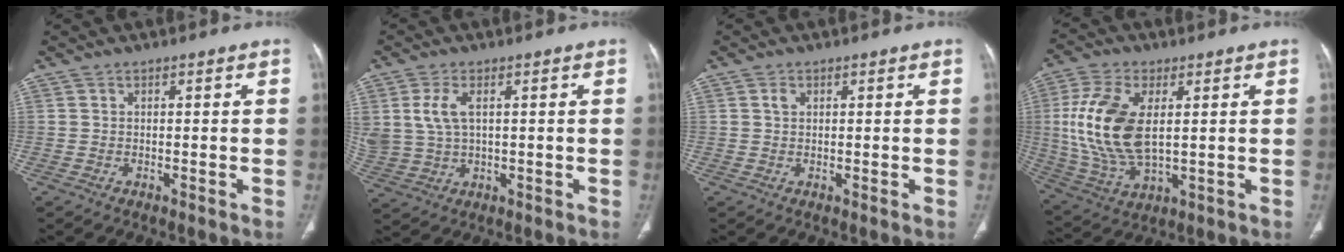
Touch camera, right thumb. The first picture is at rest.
{"total": 6.8, "force": [1.8, 4.1, 5.2], "torque": [-0.118, -0.001, 0.042]}
{"total": 1.1, "force": [0.5, 0.8, 0.6], "torque": [-0.010, 0.001, 0.009]}
{"total": 16.2, "force": [2.1, 8.6, 13.6], "torque": [-0.286, -0.011, 0.046]}